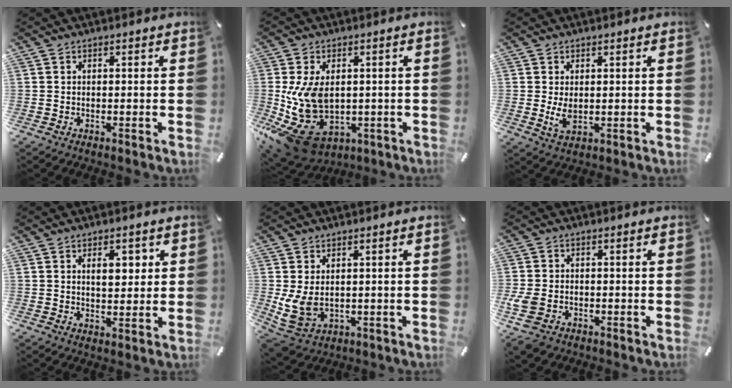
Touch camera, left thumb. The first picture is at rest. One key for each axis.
{"total": 15.0, "fx": -0.9, "fy": 10.7, "fz": 10.5, "tx": -0.234, "ty": -0.016, "tz": -0.004}
{"total": 3.9, "fx": 0.1, "fy": 2.4, "fz": 3.2, "tx": -0.073, "ty": -0.011, "tz": -0.001}
{"total": 5.8, "fx": 1.9, "fy": 3.6, "fz": 4.2, "tx": -0.046, "ty": -0.010, "tz": 0.023}
{"total": 7.1, "fx": 0.9, "fy": 5.5, "fz": 4.3, "tx": -0.106, "ty": -0.010, "tz": 0.020}
{"total": 5.9, "fx": -2.3, "fy": 4.3, "fz": 3.4, "tx": -0.088, "ty": 0.006, "tz": -0.043}